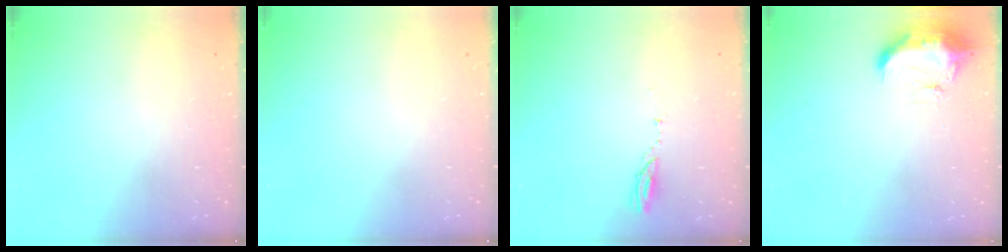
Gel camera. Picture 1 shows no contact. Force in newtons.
{"total": 0.0}
{"total": 3.4, "press": 3.4, "slide": 0.3}
{"total": 9.6, "press": 9.6, "slide": 0.6}